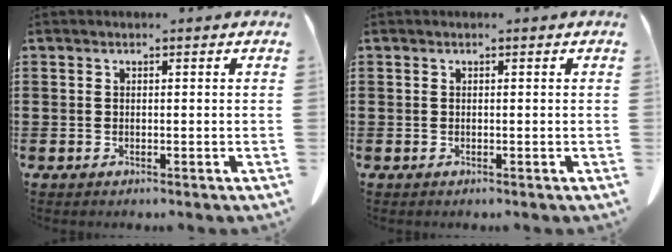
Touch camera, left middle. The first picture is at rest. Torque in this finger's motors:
{"motor_torque": [0.00, 0.00, 0.00, -0.01]}